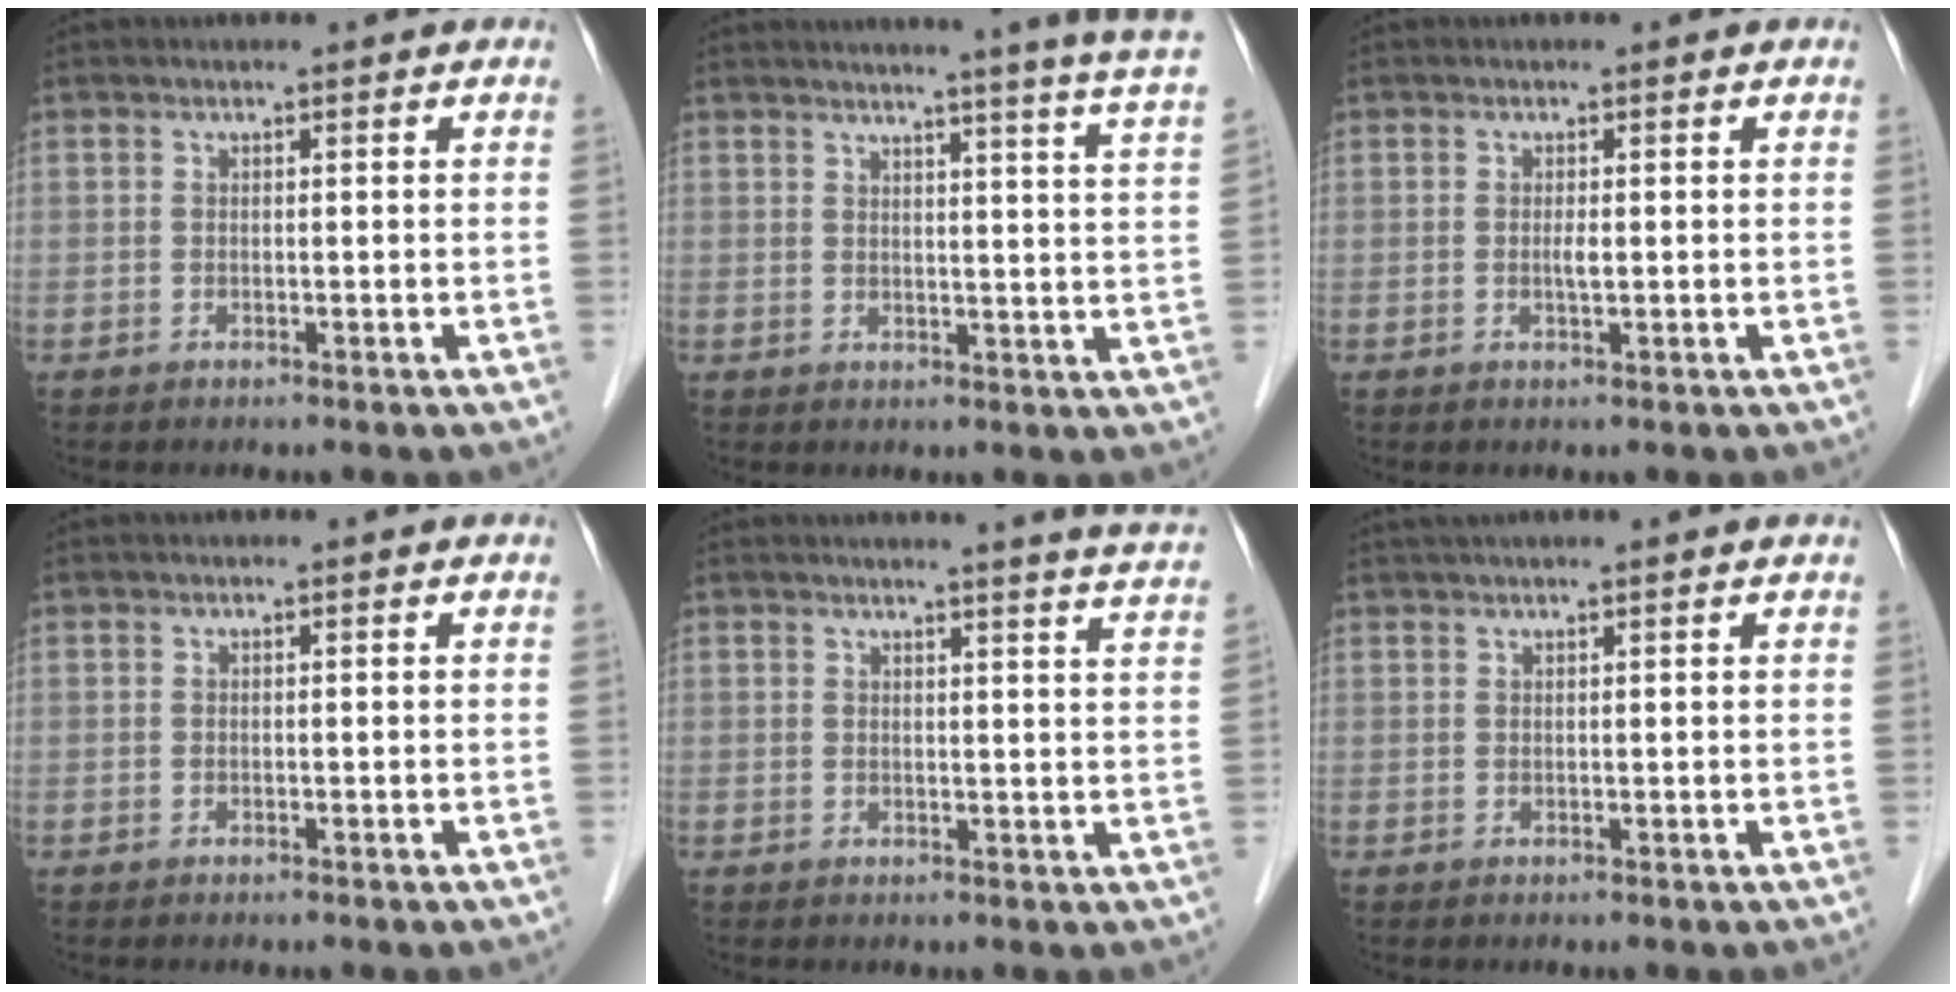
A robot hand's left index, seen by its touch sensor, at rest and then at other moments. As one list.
[{"total": 14.9, "force": [13.2, -2.1, 6.7], "torque": [-0.094, -0.063, 0.137]}, {"total": 1.0, "force": [0.0, 0.1, 1.0], "torque": [-0.020, -0.003, 0.000]}, {"total": 0.0}, {"total": 9.5, "force": [8.8, -1.7, 3.1], "torque": [-0.035, -0.044, 0.080]}, {"total": 4.3, "force": [3.7, -0.5, 2.2], "torque": [-0.025, 0.038, 0.059]}]